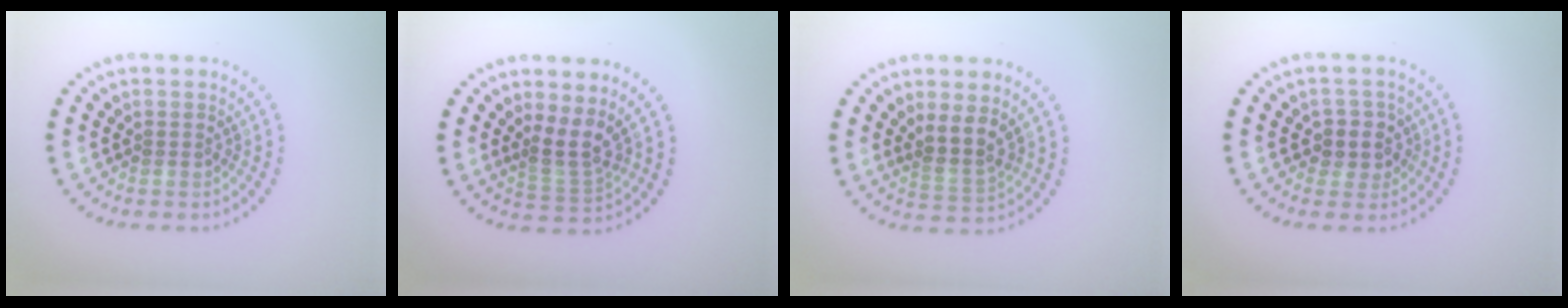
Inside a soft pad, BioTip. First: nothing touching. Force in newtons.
{"total": 2.8, "press": 2.0, "slide": 2.0}
{"total": 2.7, "press": 2.1, "slide": 1.7}
{"total": 2.6, "press": 2.3, "slide": 1.1}